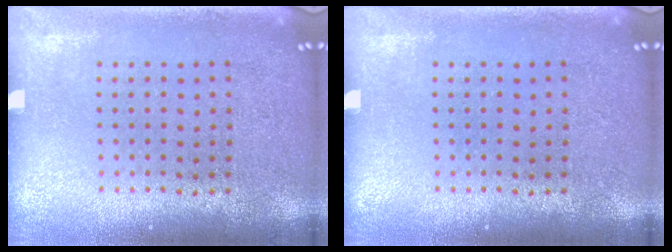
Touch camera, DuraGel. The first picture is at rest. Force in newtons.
{"total": 0.0}